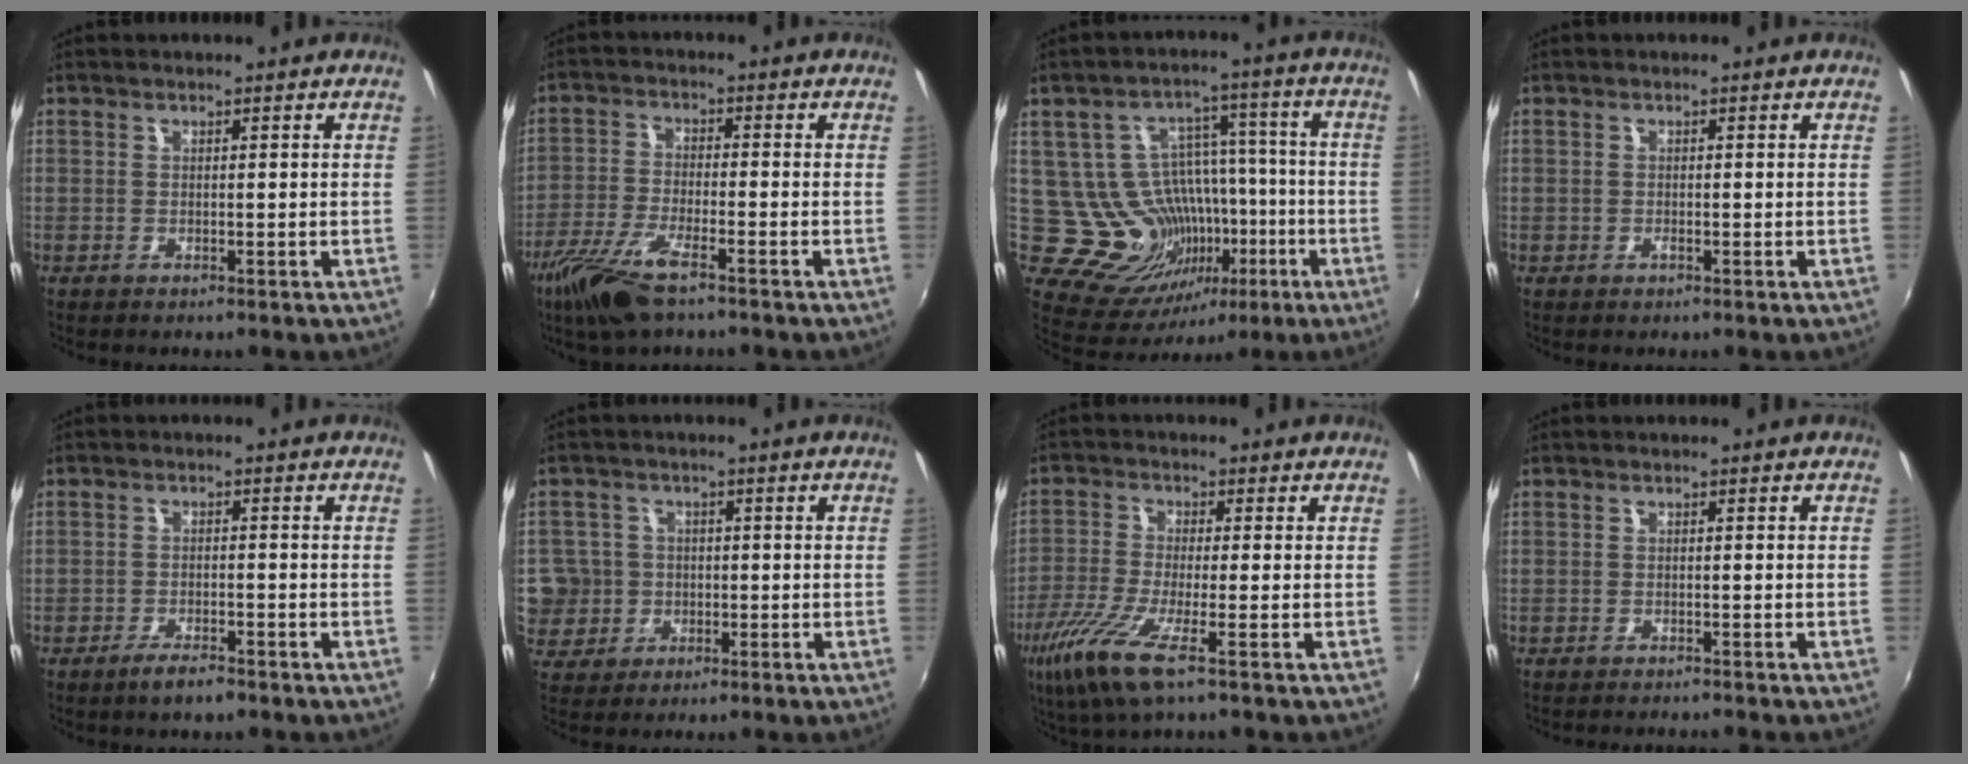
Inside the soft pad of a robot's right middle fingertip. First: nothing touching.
{"total": 10.2, "force": [-6.9, 2.4, 7.1], "torque": [-0.164, -0.023, -0.139]}
{"total": 14.3, "force": [-3.0, 12.0, 7.2], "torque": [-0.136, 0.026, -0.016]}
{"total": 0.6, "force": [-0.4, 0.4, 0.1], "torque": [-0.001, -0.003, -0.008]}
{"total": 3.7, "force": [-3.0, 1.1, 2.0], "torque": [-0.053, -0.007, -0.057]}
{"total": 8.9, "force": [-1.1, 8.6, 1.8], "torque": [-0.070, 0.011, -0.011]}
{"total": 9.3, "force": [-5.3, 0.8, 7.6], "torque": [-0.178, -0.028, -0.105]}
{"total": 2.9, "force": [-2.7, 0.1, 0.8], "torque": [-0.024, -0.013, -0.046]}